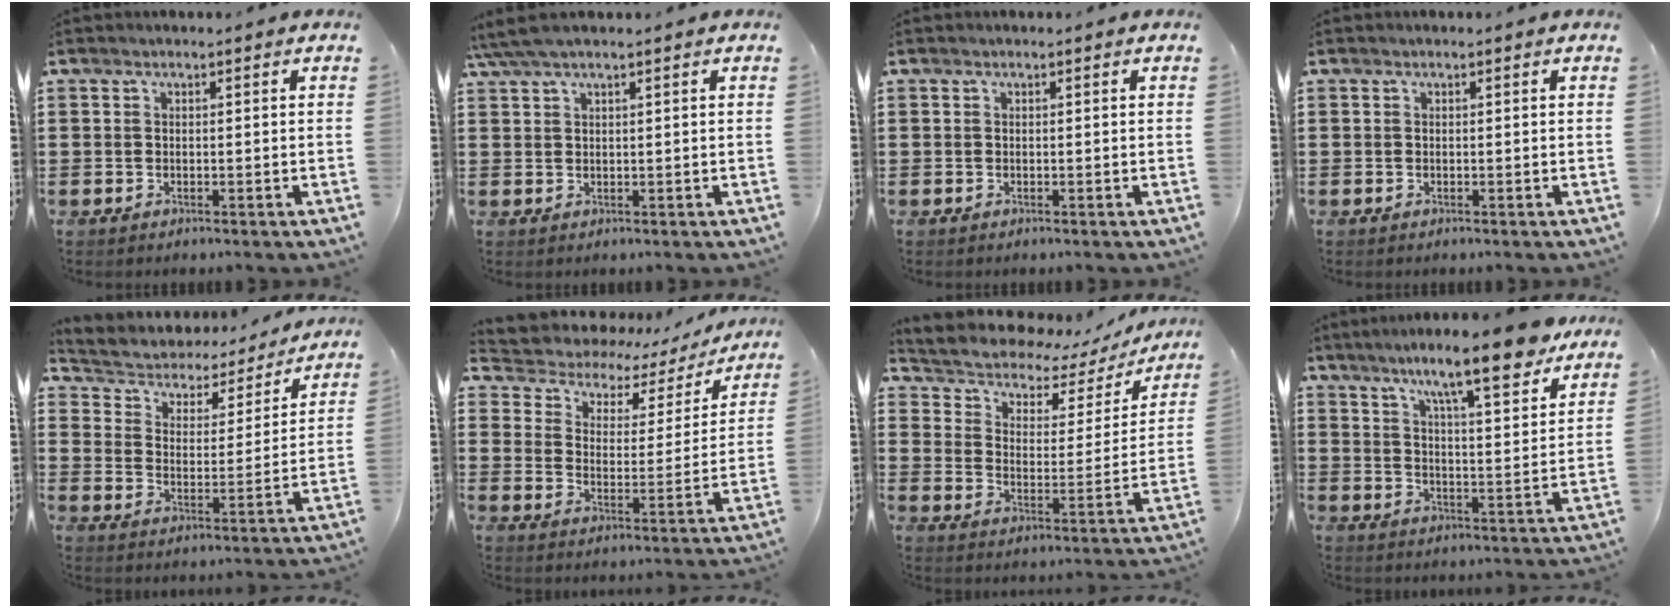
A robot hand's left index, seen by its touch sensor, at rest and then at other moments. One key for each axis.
{"total": 2.5, "fx": 1.5, "fy": 0.1, "fz": 2.0, "tx": -0.048, "ty": -0.002, "tz": 0.026}
{"total": 0.0}
{"total": 0.0}
{"total": 3.3, "fx": 2.8, "fy": 1.7, "fz": 0.1, "tx": -0.027, "ty": -0.024, "tz": 0.038}
{"total": 3.8, "fx": 3.0, "fy": 2.1, "fz": 1.2, "tx": -0.047, "ty": -0.025, "tz": 0.040}
{"total": 5.5, "fx": 4.7, "fy": 2.1, "fz": 1.8, "tx": -0.062, "ty": -0.031, "tz": 0.075}
{"total": 11.1, "fx": 8.8, "fy": 0.7, "fz": 6.7, "tx": -0.123, "ty": -0.045, "tz": 0.143}